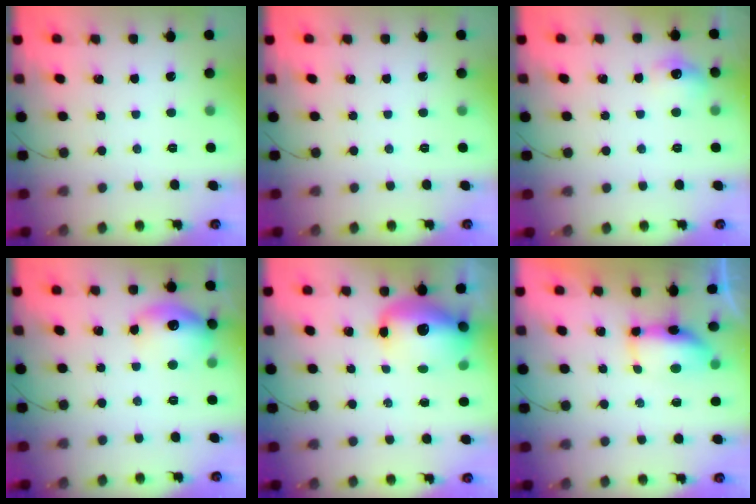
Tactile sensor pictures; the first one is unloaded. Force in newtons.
{"total": 0.0}
{"total": 7.3, "press": 7.3, "slide": 0.7}
{"total": 14.4, "press": 14.4, "slide": 1.1}
{"total": 14.5, "press": 14.1, "slide": 3.5}
{"total": 6.8, "press": 6.8, "slide": 0.8}